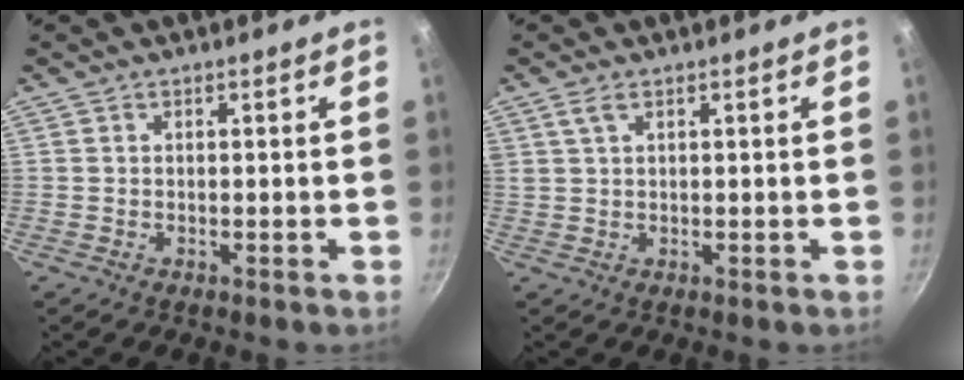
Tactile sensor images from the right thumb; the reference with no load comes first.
{"total": 2.2, "force": [1.2, 1.0, 1.5], "torque": [-0.029, -0.001, 0.027]}